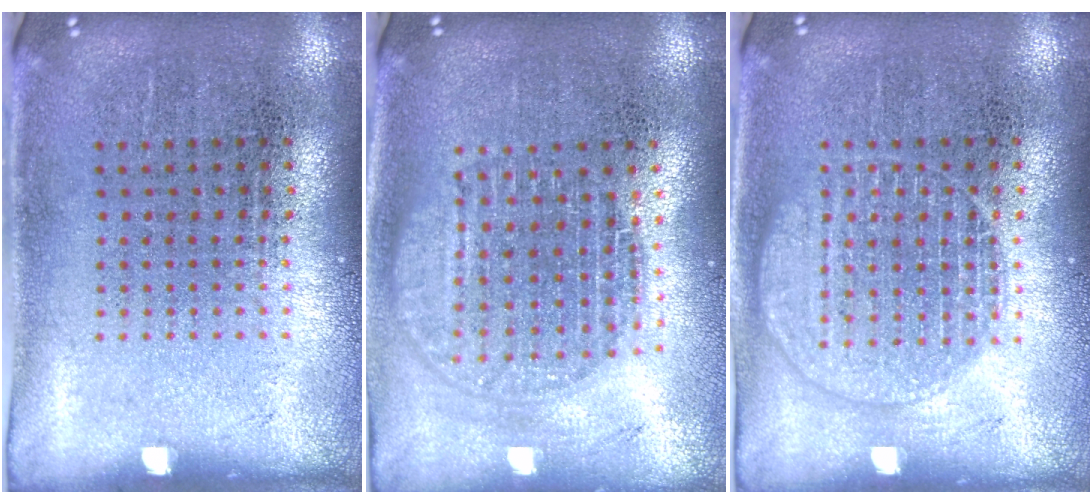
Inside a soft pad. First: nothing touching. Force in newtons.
{"total": 1.8, "press": 1.6, "slide": 0.9}
{"total": 2.6, "press": 2.6, "slide": 0.4}